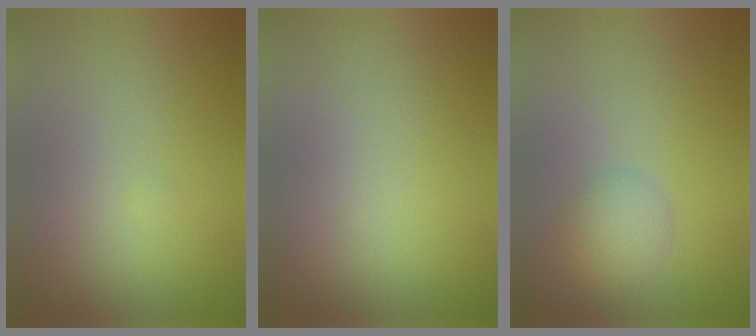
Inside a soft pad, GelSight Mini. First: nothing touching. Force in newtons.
{"total": 0.0}
{"total": 2.5, "press": 2.5, "slide": 0.1}